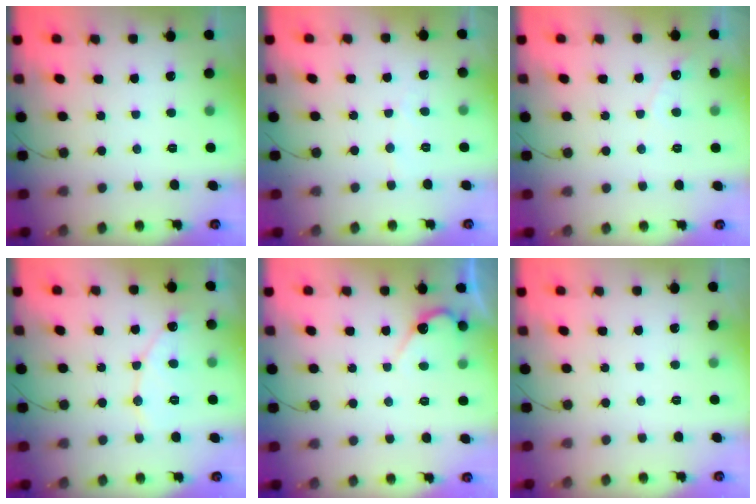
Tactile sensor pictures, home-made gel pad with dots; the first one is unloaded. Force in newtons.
{"total": 2.3, "press": 2.3, "slide": 0.2}
{"total": 3.6, "press": 3.6, "slide": 0.3}
{"total": 7.9, "press": 7.9, "slide": 0.5}
{"total": 5.9, "press": 5.9, "slide": 0.4}
{"total": 0.0}